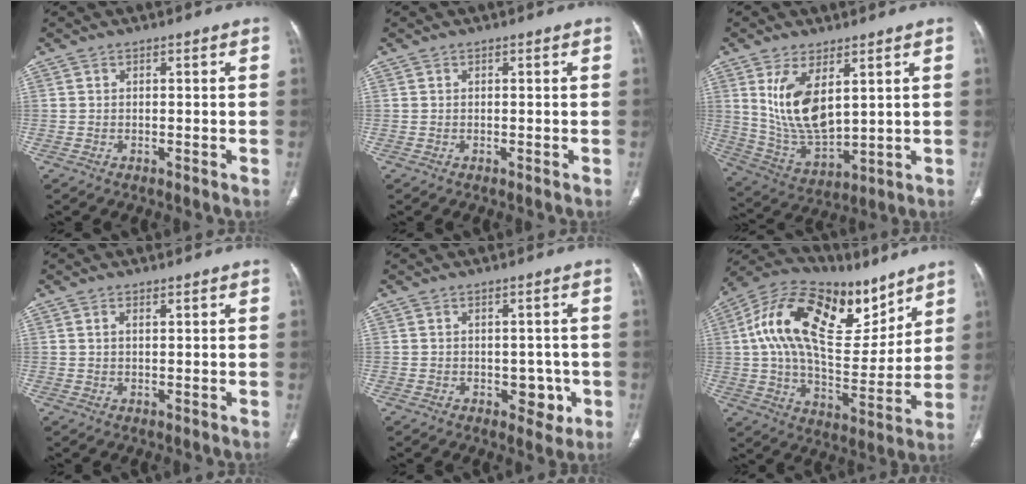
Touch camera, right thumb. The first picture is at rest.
{"total": 0.0}
{"total": 12.7, "force": [4.3, 6.1, 10.2], "torque": [-0.184, -0.029, 0.103]}
{"total": 1.2, "force": [0.7, 0.5, 0.9], "torque": [-0.020, 0.001, 0.013]}
{"total": 4.3, "force": [-1.1, 3.0, 2.8], "torque": [-0.005, 0.004, -0.009]}
{"total": 25.6, "force": [11.4, 13.1, 18.8], "torque": [-0.292, -0.019, 0.195]}